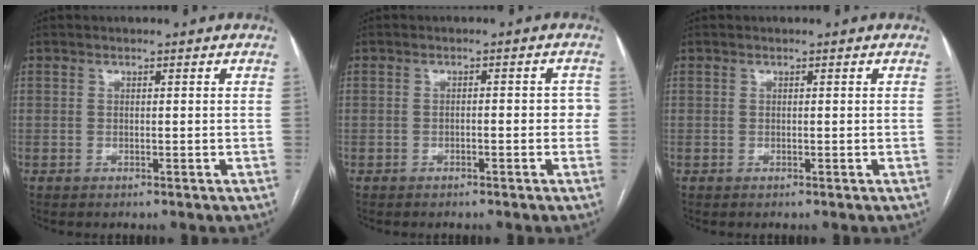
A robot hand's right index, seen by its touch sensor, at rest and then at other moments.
{"total": 2.8, "force": [-0.6, 1.0, 2.5], "torque": [-0.030, 0.015, -0.007]}
{"total": 0.0}